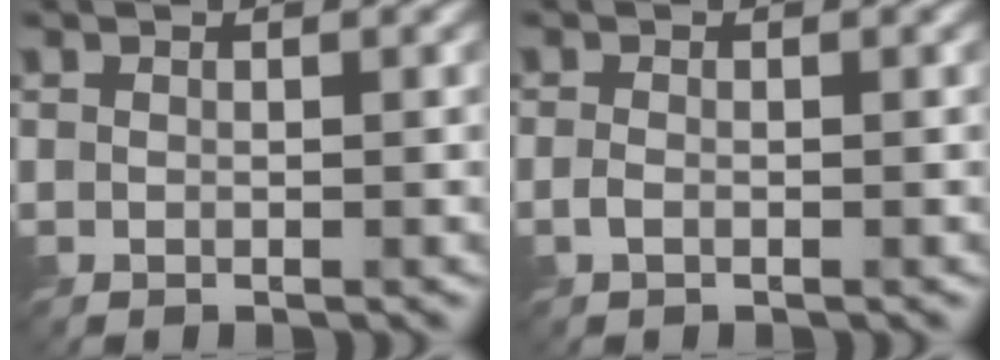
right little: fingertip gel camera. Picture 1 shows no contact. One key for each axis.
{"total": 0.8, "fx": -0.4, "fy": 0.3, "fz": 0.6, "tx": -0.016, "ty": -0.001, "tz": -0.010}